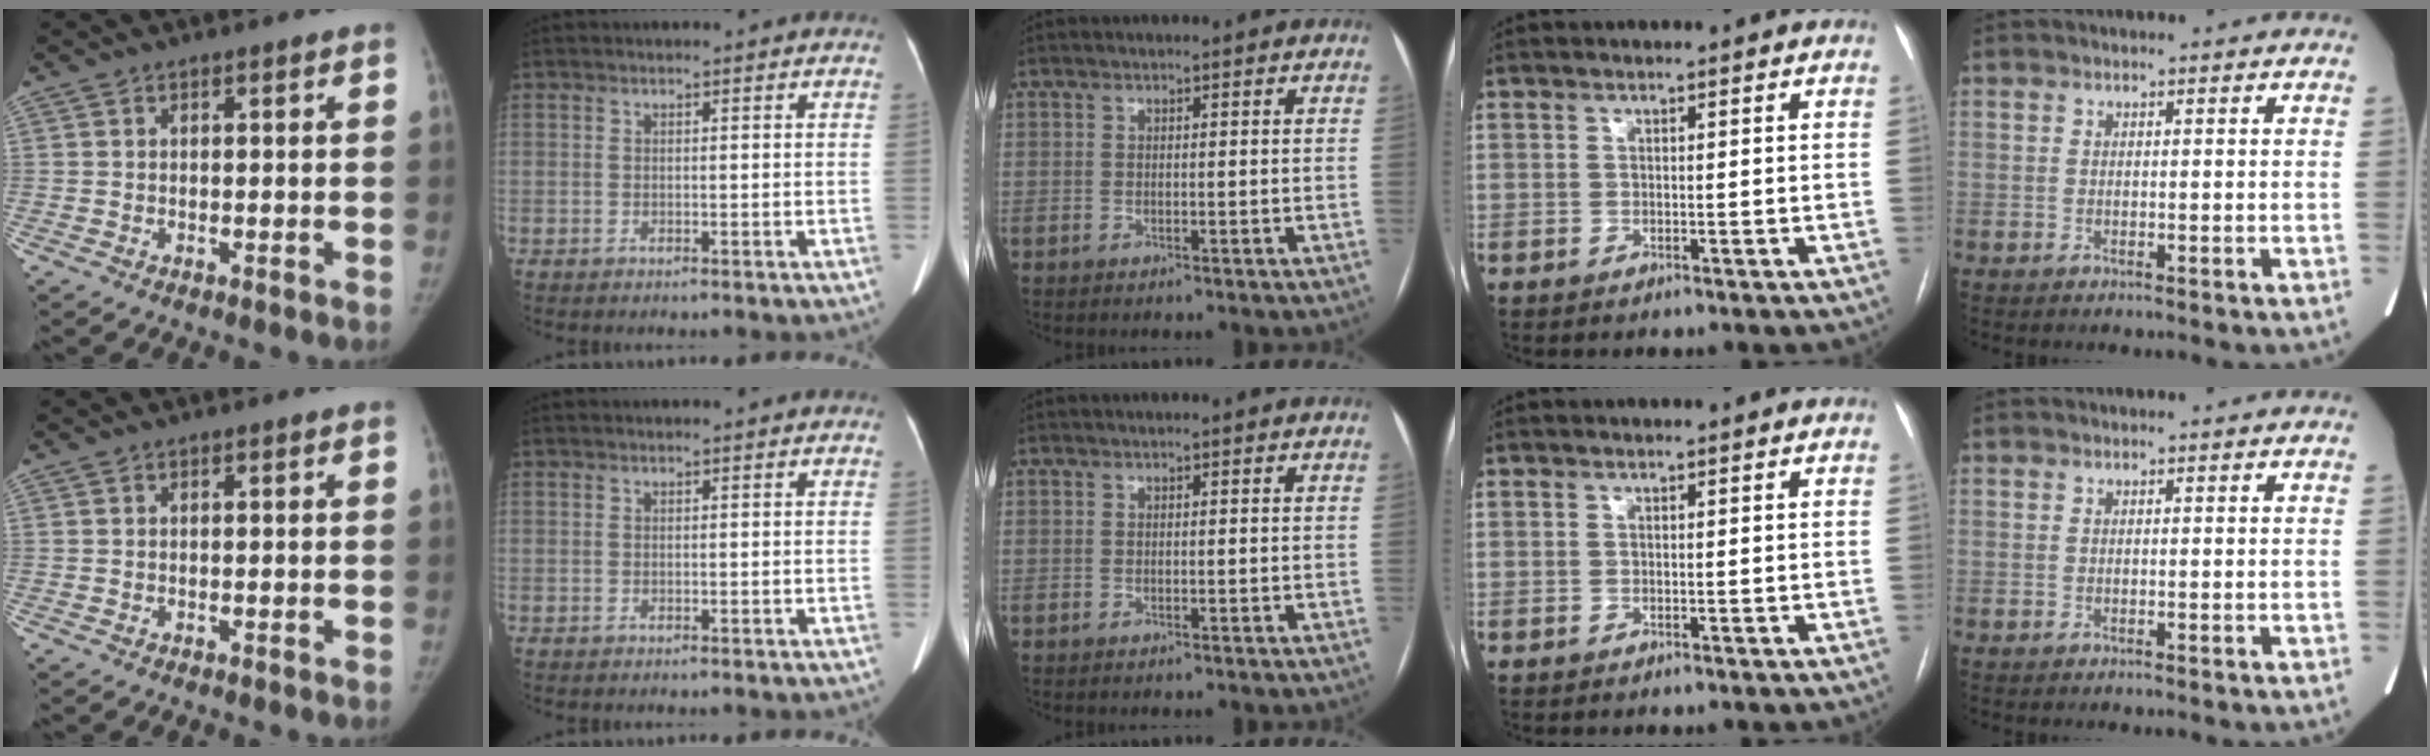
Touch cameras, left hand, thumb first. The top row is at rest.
{}